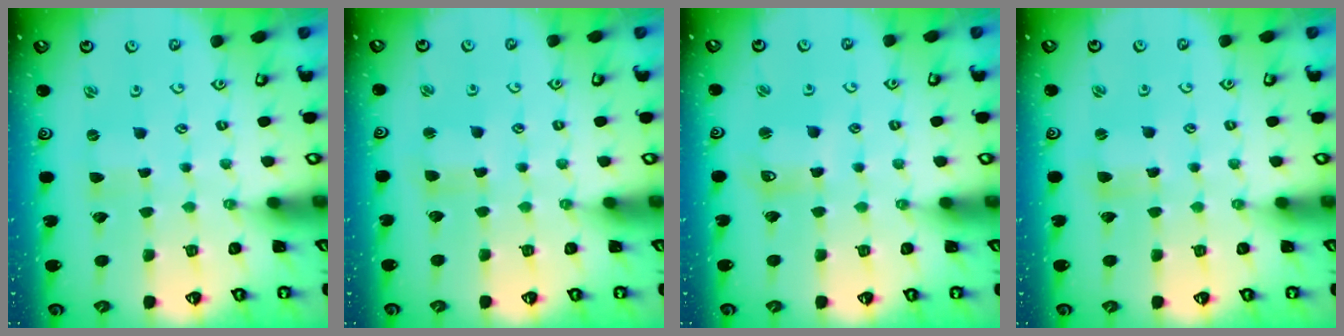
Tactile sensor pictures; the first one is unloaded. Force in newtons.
{"total": 2.2, "press": 2.2, "slide": 0.3}
{"total": 5.4, "press": 5.4, "slide": 0.8}
{"total": 1.7, "press": 1.7, "slide": 0.2}